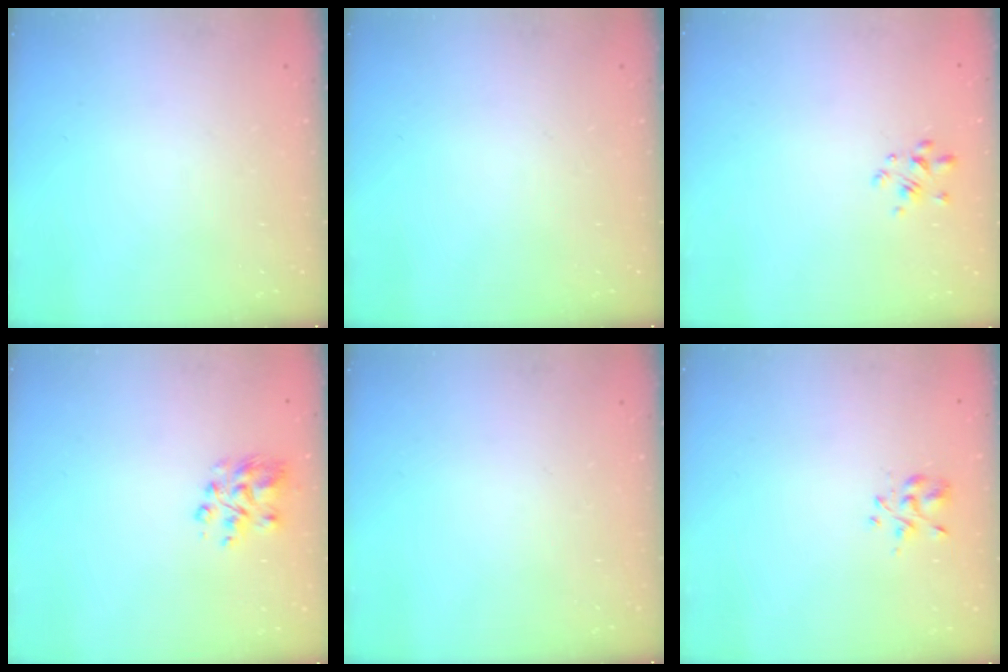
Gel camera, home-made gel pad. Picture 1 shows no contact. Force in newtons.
{"total": 0.0}
{"total": 2.6, "press": 2.3, "slide": 1.2}
{"total": 5.5, "press": 5.4, "slide": 0.8}
{"total": 0.0}
{"total": 3.1, "press": 3.0, "slide": 0.8}